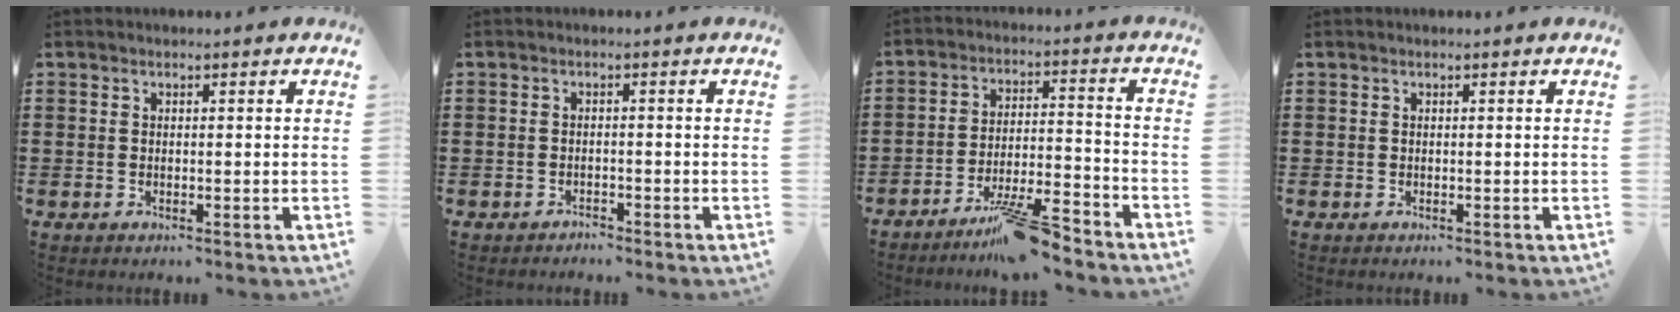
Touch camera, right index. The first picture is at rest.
{"total": 1.2, "force": [-1.2, 0.2, -0.1], "torque": [-0.003, 0.004, -0.027]}
{"total": 8.8, "force": [-7.3, 0.9, 4.7], "torque": [-0.077, 0.014, -0.135]}
{"total": 0.0}